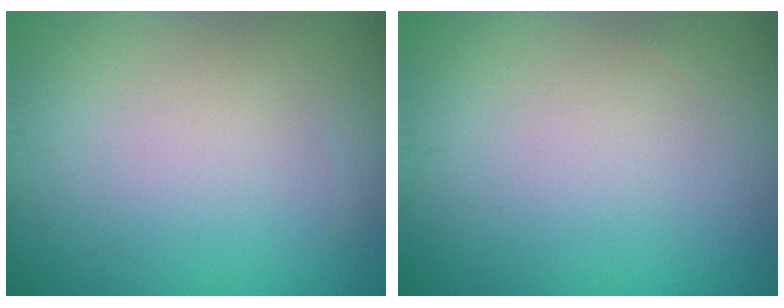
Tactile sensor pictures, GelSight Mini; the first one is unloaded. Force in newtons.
{"total": 0.0}